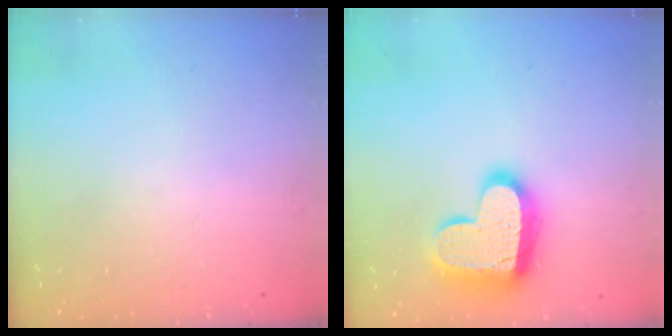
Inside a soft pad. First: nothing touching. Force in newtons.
{"total": 17.1, "press": 17.0, "slide": 1.2}